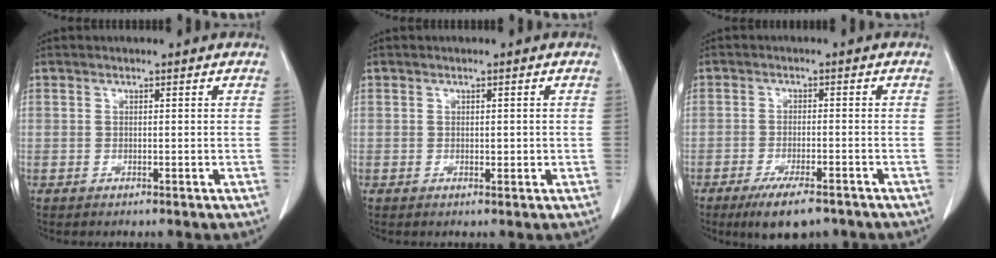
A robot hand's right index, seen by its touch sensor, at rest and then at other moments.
{"total": 1.2, "force": [0.0, 0.6, 1.0], "torque": [-0.012, 0.000, 0.002]}
{"total": 7.6, "force": [-5.6, 1.8, 4.8], "torque": [-0.076, -0.013, -0.085]}